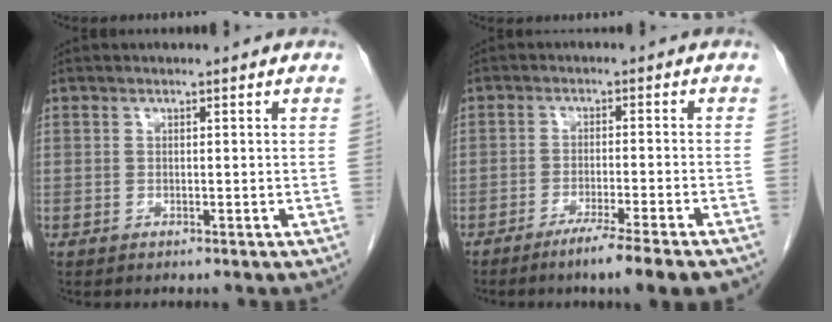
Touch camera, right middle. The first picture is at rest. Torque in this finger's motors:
{"motor_torque": [0.15, -0.12, 0.13, 0.07]}